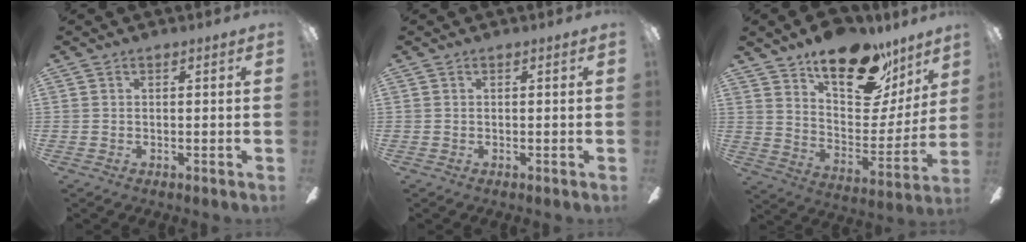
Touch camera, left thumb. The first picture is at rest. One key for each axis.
{"total": 0.0}
{"total": 21.1, "fx": 15.4, "fy": 9.1, "fz": 11.2, "tx": -0.157, "ty": -0.109, "tz": 0.264}